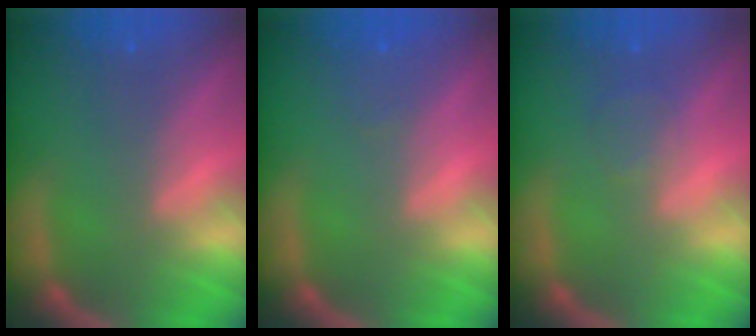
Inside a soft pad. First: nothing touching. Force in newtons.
{"total": 1.0}
{"total": 1.5}